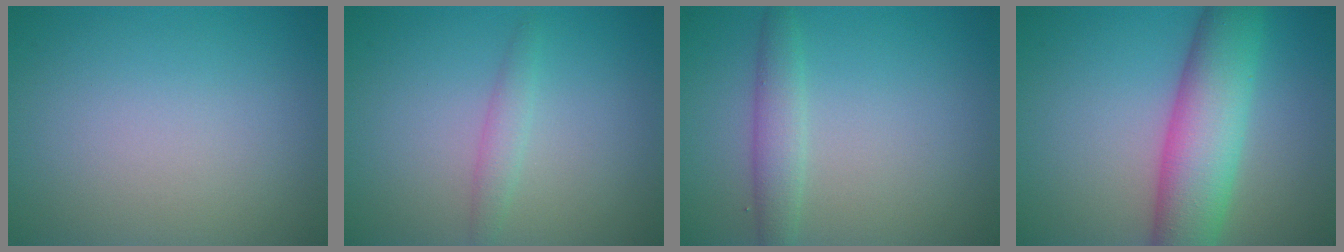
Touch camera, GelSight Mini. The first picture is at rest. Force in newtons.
{"total": 1.5, "press": 1.5, "slide": 0.0}
{"total": 2.4, "press": 2.4, "slide": 0.1}
{"total": 7.9, "press": 7.9, "slide": 0.2}